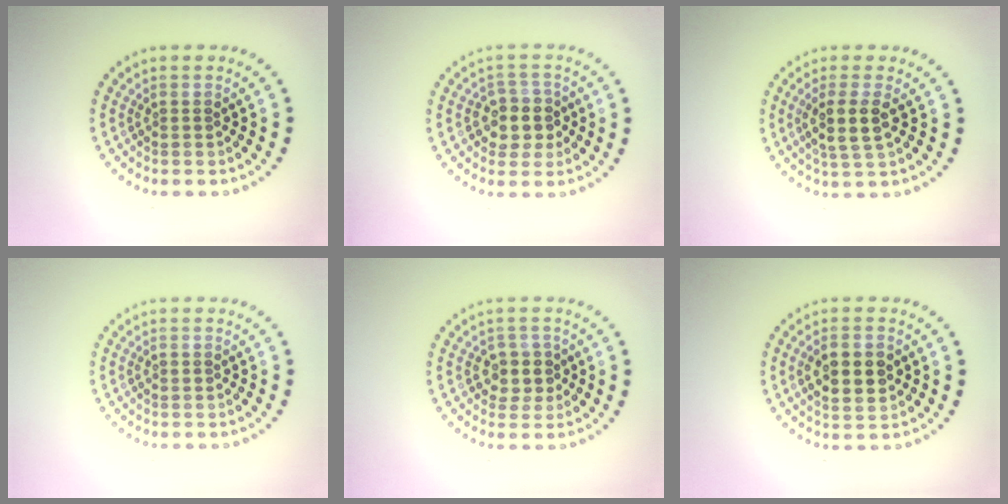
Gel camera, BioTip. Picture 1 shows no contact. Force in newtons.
{"total": 3.0, "press": 2.8, "slide": 1.2}
{"total": 2.9, "press": 2.5, "slide": 1.4}
{"total": 0.5, "press": 0.5, "slide": 0.2}
{"total": 2.3, "press": 2.1, "slide": 0.9}
{"total": 3.7, "press": 3.7, "slide": 0.4}